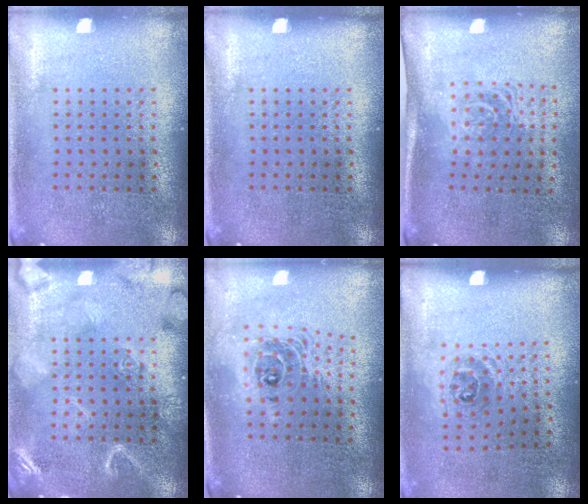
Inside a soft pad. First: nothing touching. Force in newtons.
{"total": 0.0}
{"total": 1.7, "press": 1.2, "slide": 1.1}
{"total": 4.0, "press": 4.0, "slide": 0.5}
{"total": 1.9, "press": 1.5, "slide": 1.3}
{"total": 1.0, "press": 0.7, "slide": 0.7}